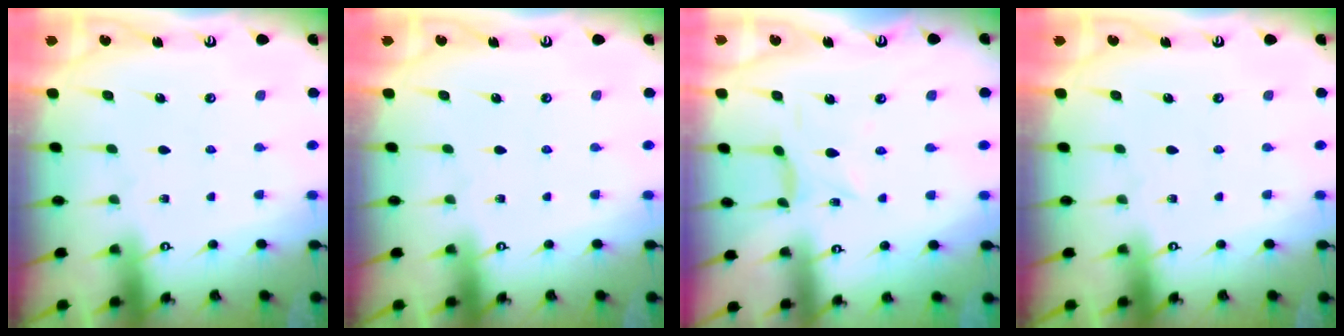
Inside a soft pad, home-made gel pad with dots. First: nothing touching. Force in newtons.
{"total": 0.0}
{"total": 1.5, "press": 1.4, "slide": 0.1}
{"total": 0.0}